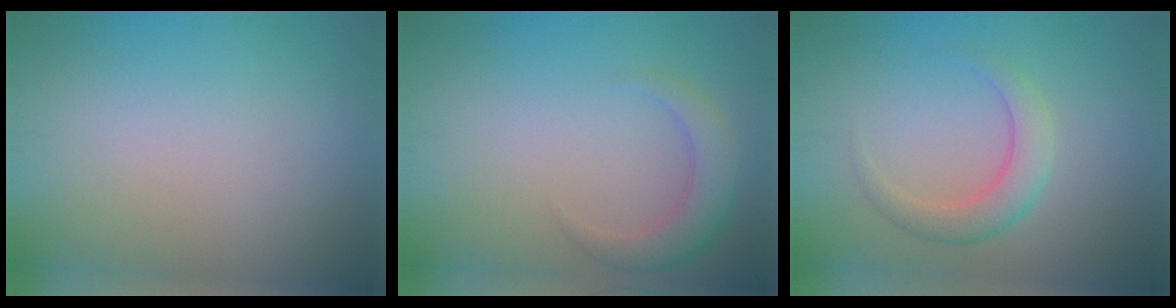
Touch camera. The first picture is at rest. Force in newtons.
{"total": 3.0, "press": 3.0, "slide": 0.3}
{"total": 2.8, "press": 2.8, "slide": 0.2}